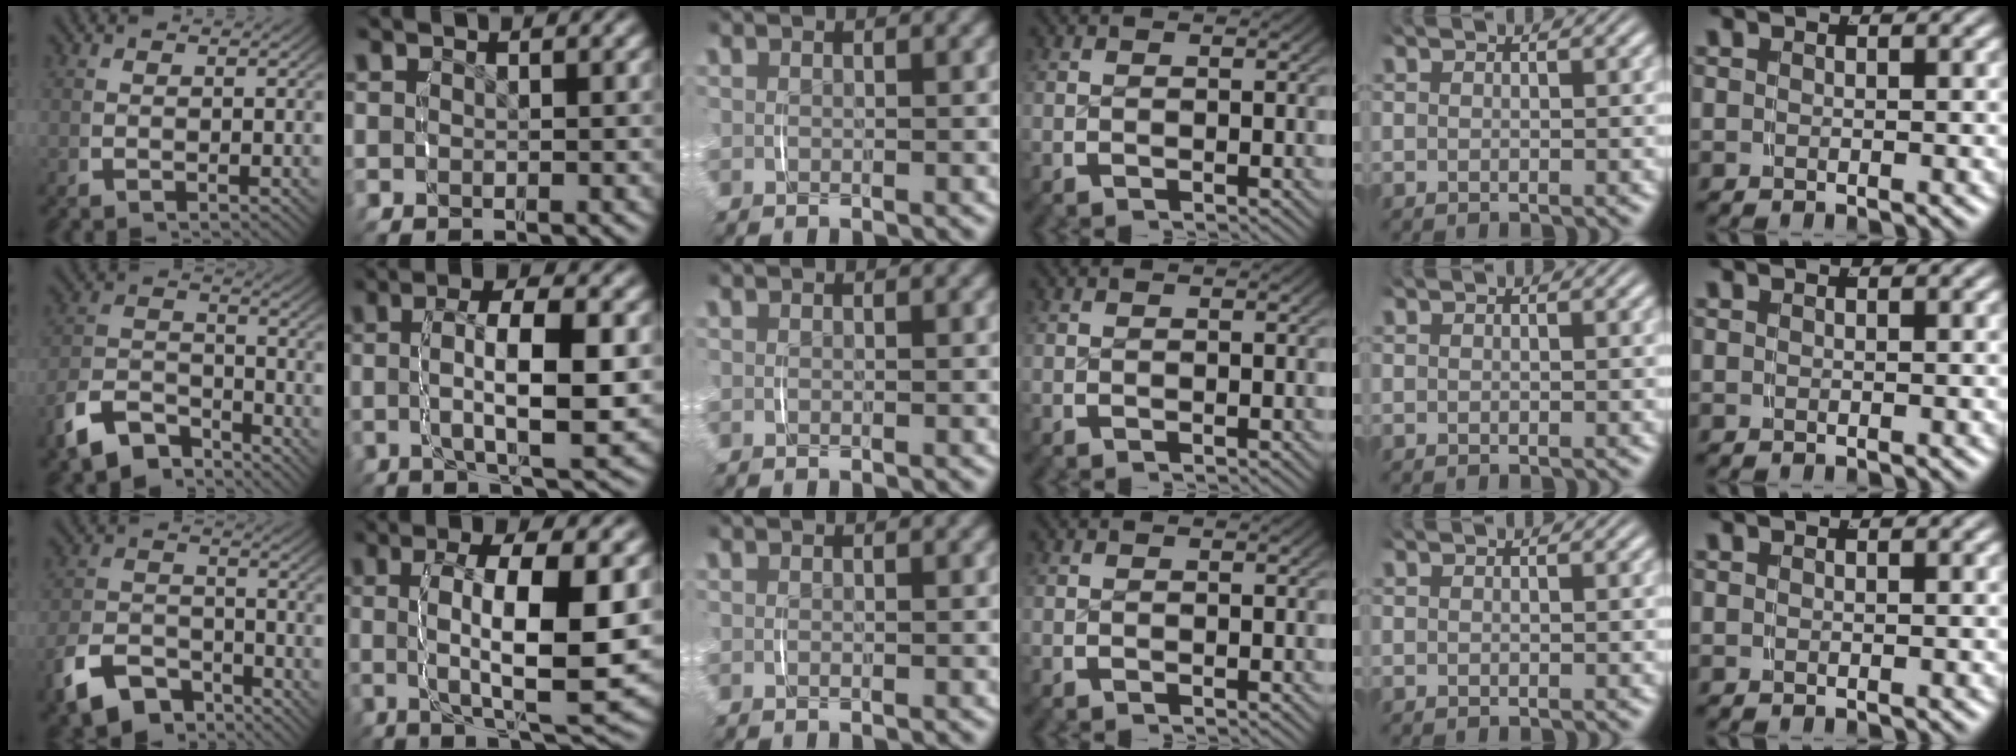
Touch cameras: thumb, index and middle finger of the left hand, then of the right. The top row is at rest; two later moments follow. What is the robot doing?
{"motion": "lift_and_place", "object": "pen bag"}